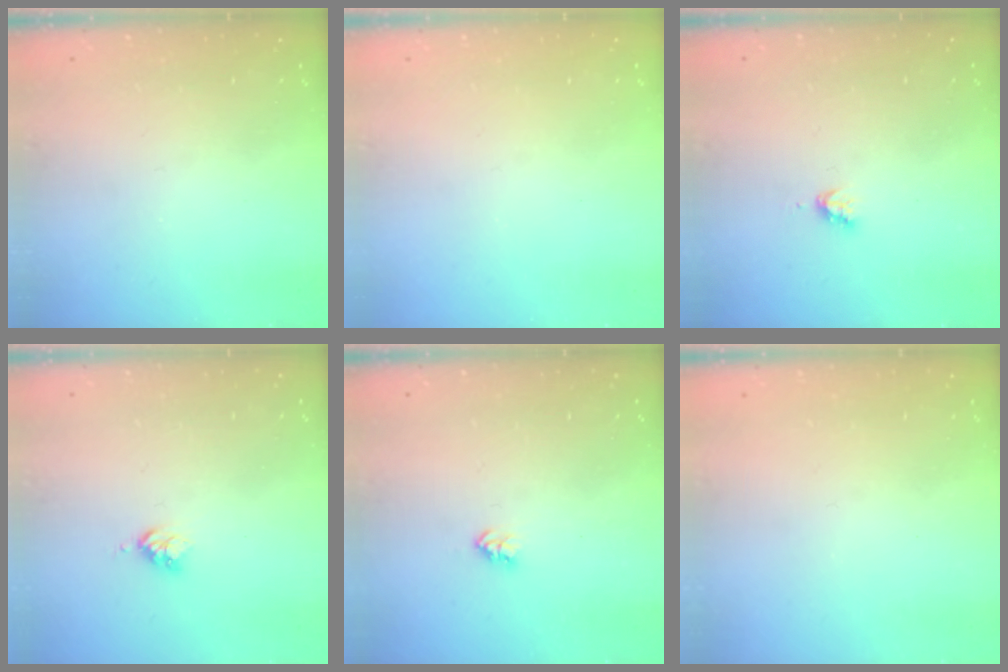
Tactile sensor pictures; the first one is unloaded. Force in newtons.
{"total": 0.0}
{"total": 2.8, "press": 2.8, "slide": 0.3}
{"total": 3.0, "press": 2.9, "slide": 0.4}
{"total": 2.7, "press": 2.7, "slide": 0.4}
{"total": 0.0}